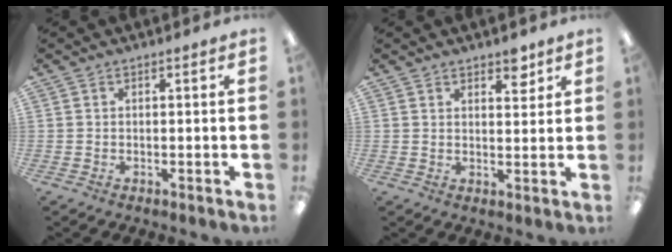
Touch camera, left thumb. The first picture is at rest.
{"total": 4.5, "force": [3.5, 2.0, 2.0], "torque": [-0.013, -0.018, 0.058]}